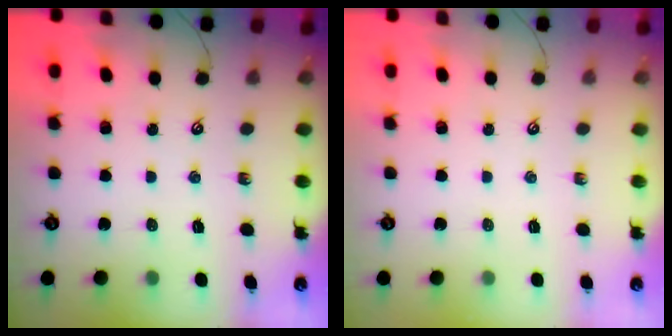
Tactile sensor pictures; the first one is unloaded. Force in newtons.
{"total": 0.0}